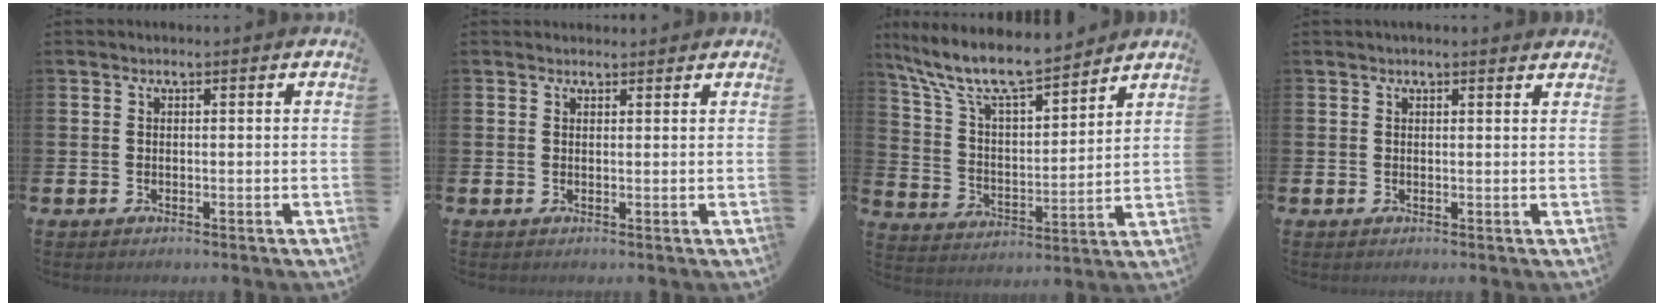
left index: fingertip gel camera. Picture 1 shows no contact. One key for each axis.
{"total": 0.6, "fx": 0.5, "fy": 0.2, "fz": 0.1, "tx": 0.008, "ty": -0.004, "tz": 0.008}
{"total": 10.7, "fx": 9.5, "fy": 2.2, "fz": 4.3, "tx": -0.127, "ty": -0.056, "tz": 0.169}
{"total": 0.9, "fx": 0.9, "fy": 0.0, "fz": 0.3, "tx": 0.002, "ty": -0.003, "tz": 0.015}